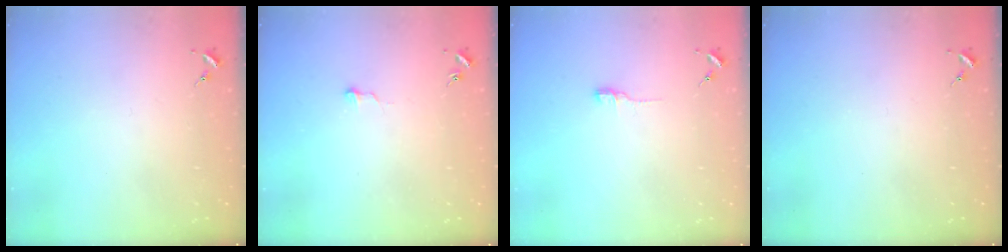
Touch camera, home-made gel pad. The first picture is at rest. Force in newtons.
{"total": 3.5, "press": 3.5, "slide": 0.3}
{"total": 6.1, "press": 6.1, "slide": 0.6}
{"total": 0.0}